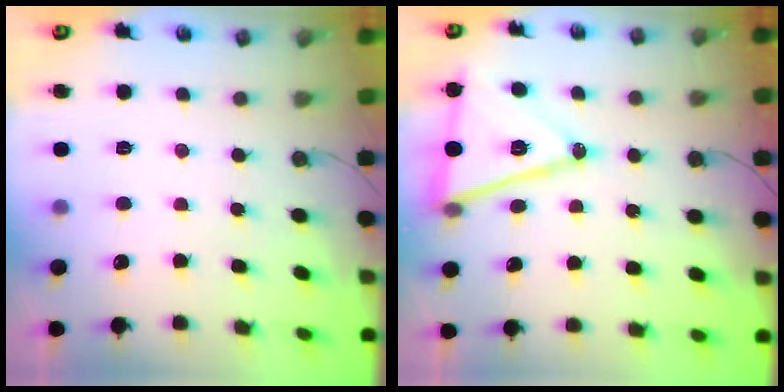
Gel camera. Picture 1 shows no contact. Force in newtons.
{"total": 16.4, "press": 16.0, "slide": 3.7}